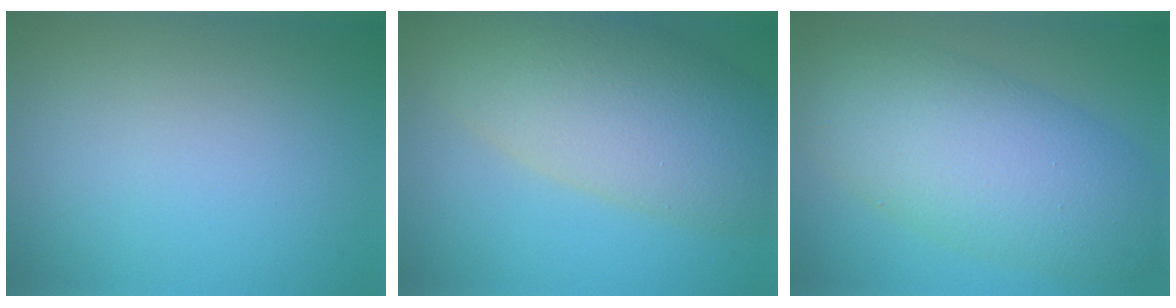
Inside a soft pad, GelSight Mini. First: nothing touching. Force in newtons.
{"total": 10.7, "press": 10.7, "slide": 0.7}
{"total": 9.7, "press": 9.7, "slide": 0.3}